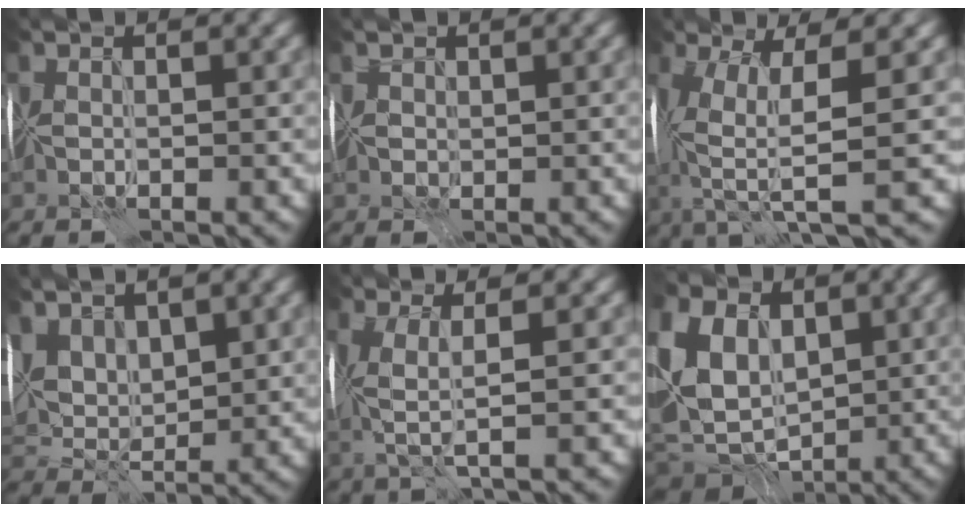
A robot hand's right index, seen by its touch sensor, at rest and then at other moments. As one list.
[{"total": 1.7, "force": [0.8, 1.4, 0.5], "torque": [-0.003, 0.011, 0.008]}, {"total": 7.3, "force": [0.0, 2.2, 7.0], "torque": [-0.160, -0.004, -0.001]}, {"total": 7.7, "force": [4.6, 4.2, 4.5], "torque": [-0.113, 0.011, 0.087]}, {"total": 3.3, "force": [0.6, 0.4, 3.2], "torque": [-0.082, 0.006, 0.008]}, {"total": 10.8, "force": [0.7, 8.2, 7.1], "torque": [-0.162, 0.003, 0.024]}]